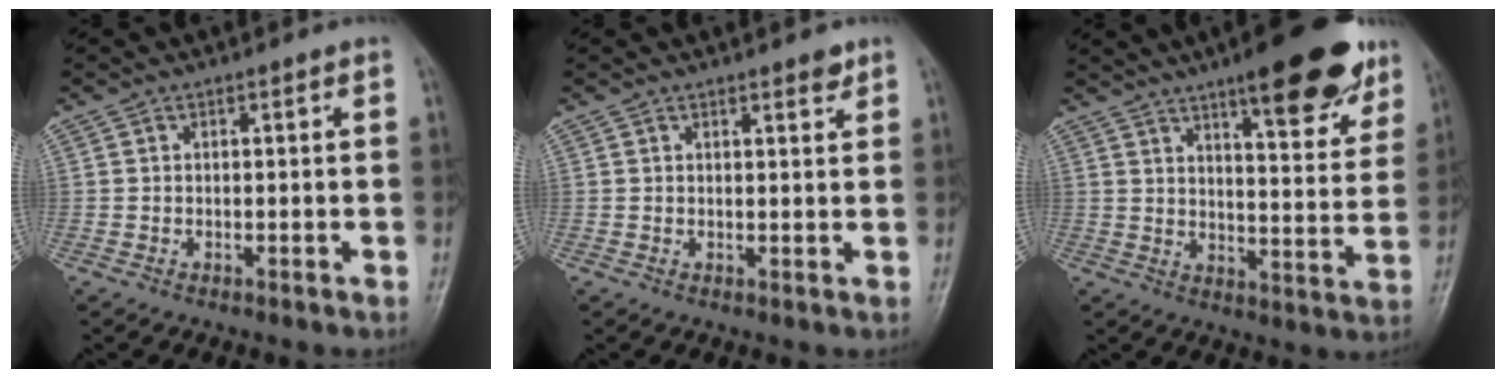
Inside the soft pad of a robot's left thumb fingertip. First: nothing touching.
{"total": 2.2, "force": [1.6, 0.9, 1.3], "torque": [-0.007, -0.009, 0.020]}
{"total": 19.2, "force": [12.0, 5.6, 13.8], "torque": [-0.149, -0.050, 0.167]}